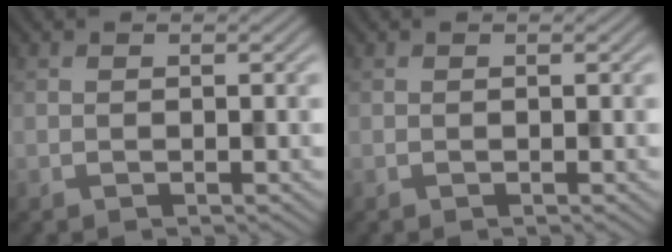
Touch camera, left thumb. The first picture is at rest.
{"total": 0.0}